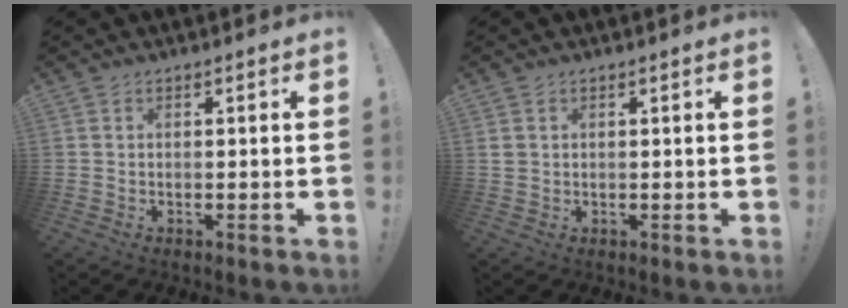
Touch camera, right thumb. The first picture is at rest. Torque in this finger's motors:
{"motor_torque": [-0.19, 0.33, 0.06, 0.39, -0.01]}